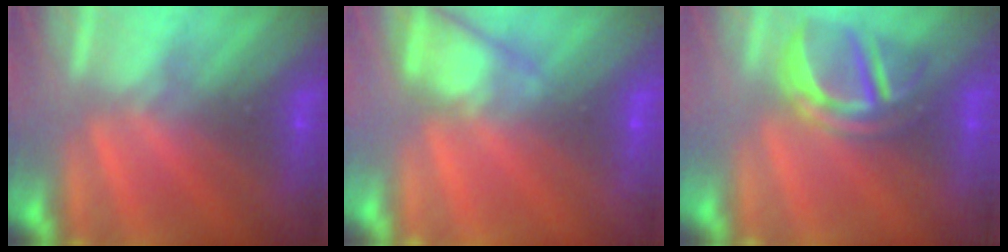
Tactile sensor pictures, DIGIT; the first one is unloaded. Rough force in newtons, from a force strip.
{"total": 5.6}
{"total": 3.7}